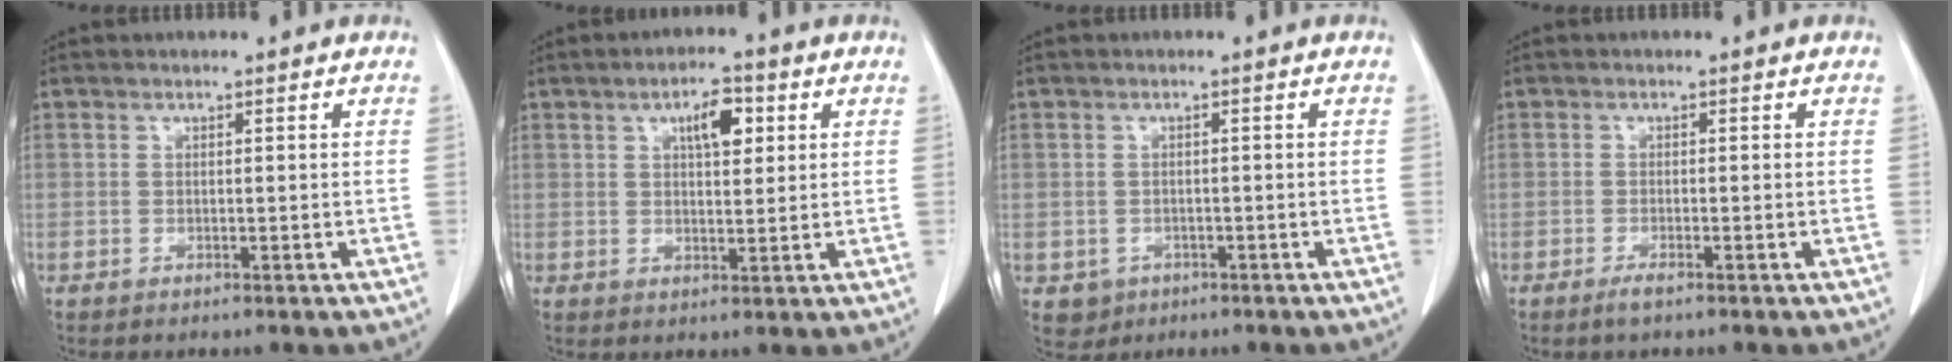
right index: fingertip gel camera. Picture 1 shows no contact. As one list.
[{"total": 5.3, "force": [2.1, 2.0, 4.5], "torque": [-0.074, 0.007, 0.035]}, {"total": 2.8, "force": [-1.1, 2.6, 0.4], "torque": [0.000, 0.007, -0.009]}, {"total": 1.5, "force": [-1.1, 0.0, 1.1], "torque": [-0.022, -0.003, -0.021]}]